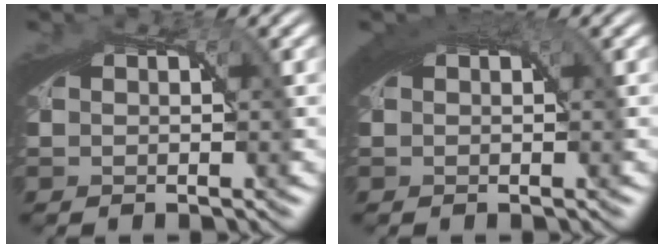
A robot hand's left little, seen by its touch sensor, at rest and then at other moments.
{"total": 2.6, "force": [1.3, 0.7, 2.2], "torque": [-0.025, 0.013, 0.016]}